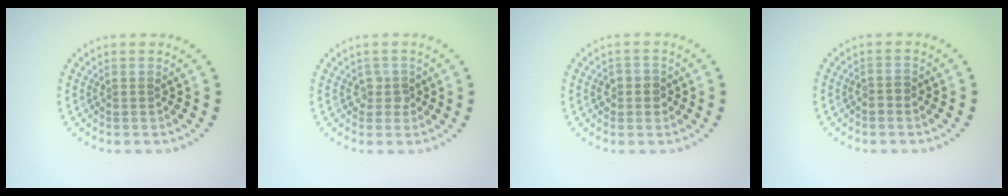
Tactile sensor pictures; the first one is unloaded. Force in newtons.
{"total": 1.2, "press": 1.1, "slide": 0.6}
{"total": 1.7, "press": 1.6, "slide": 0.6}
{"total": 0.9, "press": 0.9, "slide": 0.2}